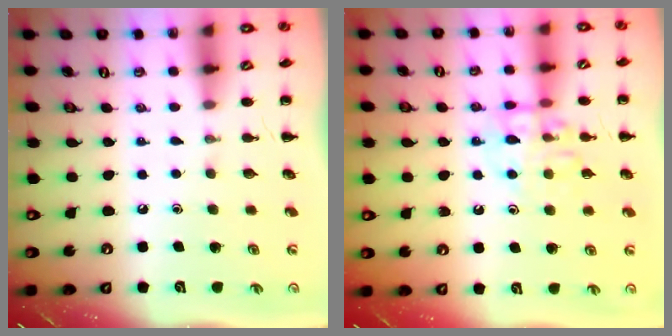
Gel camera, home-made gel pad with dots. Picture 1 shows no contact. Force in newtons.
{"total": 12.5, "press": 12.4, "slide": 1.1}